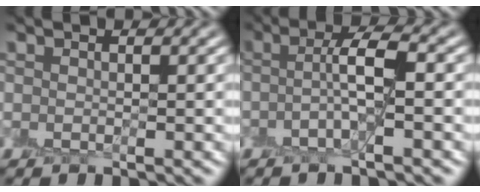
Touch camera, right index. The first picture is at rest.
{"total": 3.2, "force": [-0.4, 0.4, 3.1], "torque": [-0.060, 0.017, -0.018]}